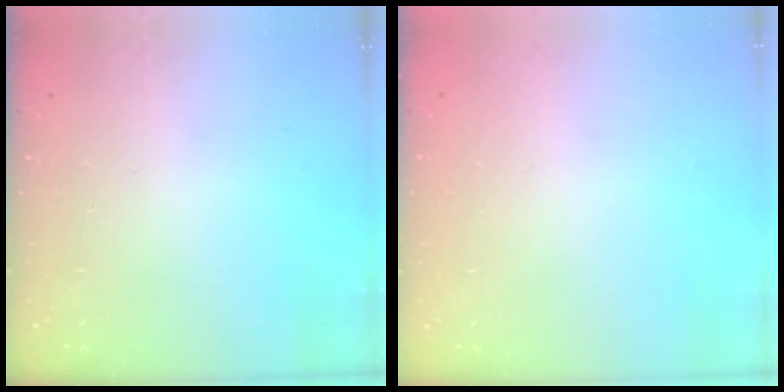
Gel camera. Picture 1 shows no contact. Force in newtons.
{"total": 0.0}